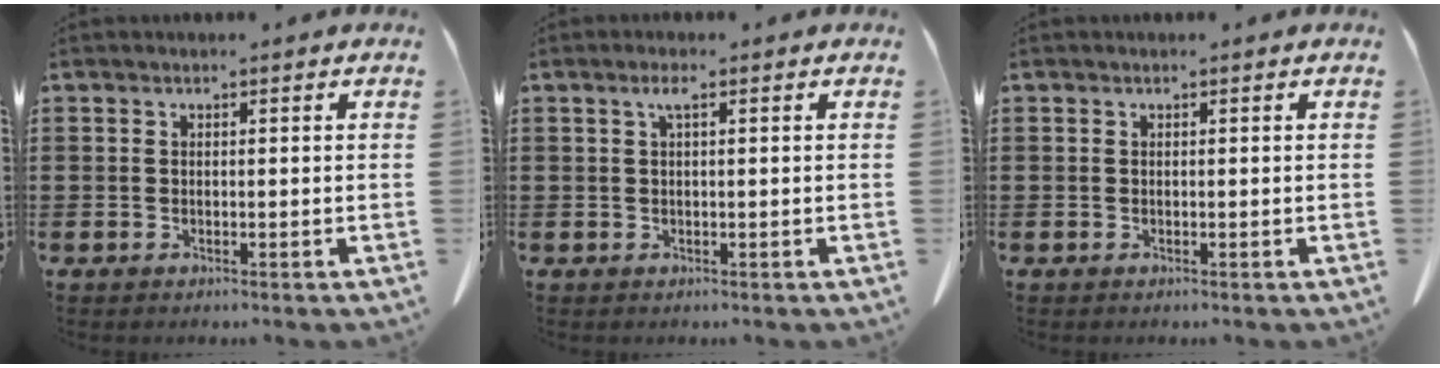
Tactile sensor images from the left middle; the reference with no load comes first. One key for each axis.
{"total": 1.8, "fx": 0.6, "fy": 0.3, "fz": 1.6, "tx": -0.034, "ty": 0.004, "tz": 0.010}
{"total": 0.0}